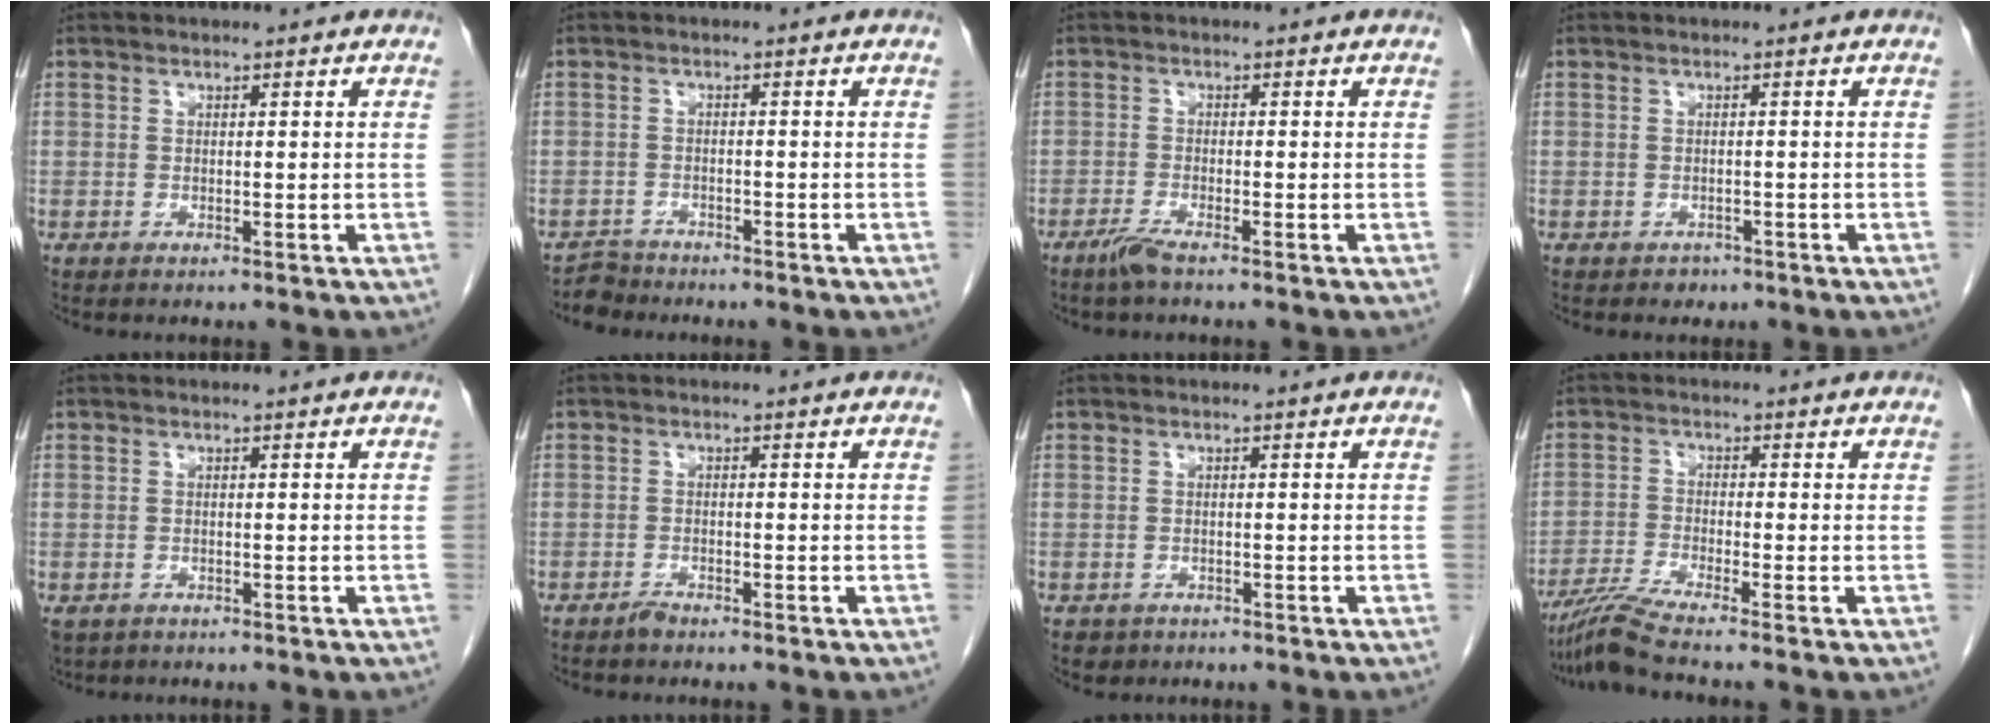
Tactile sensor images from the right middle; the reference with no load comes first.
{"total": 2.3, "force": [-2.0, 0.6, -0.8], "torque": [0.014, -0.004, -0.039]}
{"total": 2.3, "force": [-1.8, -0.1, 1.4], "torque": [-0.039, -0.006, -0.040]}
{"total": 1.1, "force": [-0.8, 0.8, 0.1], "torque": [-0.008, 0.001, -0.011]}
{"total": 3.0, "force": [-1.8, 2.2, 1.0], "torque": [-0.022, -0.004, -0.025]}
{"total": 1.1, "force": [-1.1, 0.3, 0.3], "torque": [-0.008, 0.000, -0.018]}
{"total": 1.4, "force": [-0.9, 1.1, 0.1], "torque": [-0.008, 0.002, -0.010]}
{"total": 5.4, "force": [-4.6, -1.7, 2.4], "torque": [-0.055, -0.024, -0.092]}